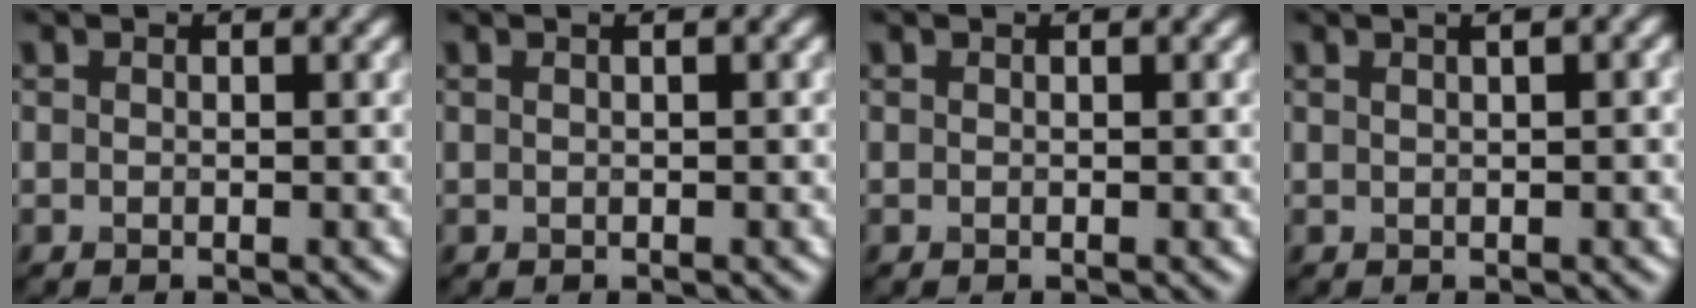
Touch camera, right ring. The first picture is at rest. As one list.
[{"total": 1.1, "force": [0.4, 0.4, 0.9], "torque": [-0.012, 0.003, 0.000]}, {"total": 0.0}, {"total": 3.8, "force": [1.8, 1.7, 2.9], "torque": [-0.017, 0.019, 0.008]}]